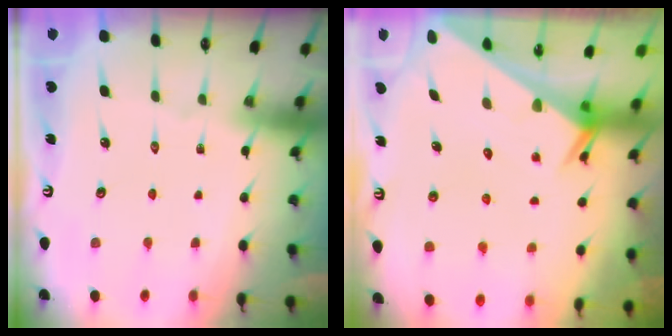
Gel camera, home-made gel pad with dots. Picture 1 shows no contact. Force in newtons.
{"total": 2.7, "press": 2.7, "slide": 0.1}